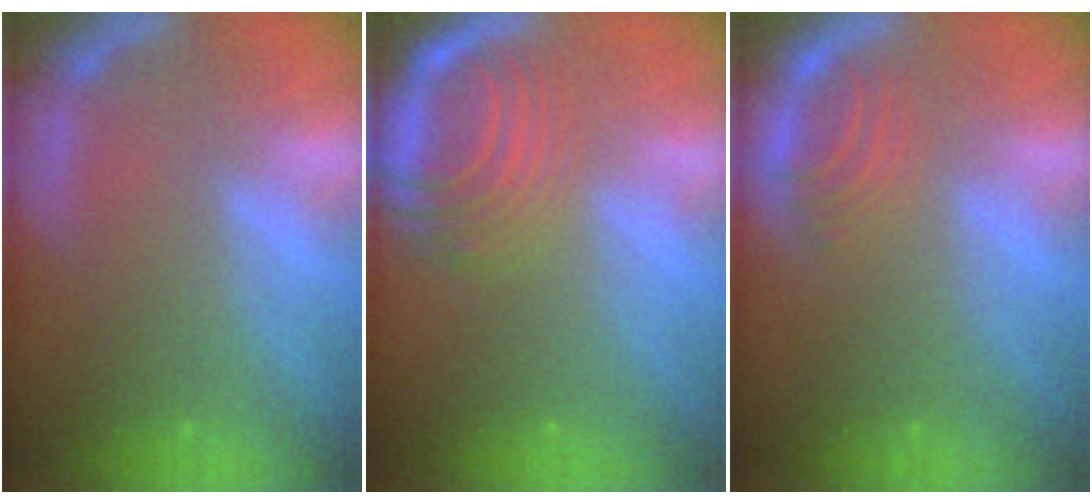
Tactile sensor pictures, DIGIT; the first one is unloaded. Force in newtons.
{"total": 8.1}
{"total": 2.9}